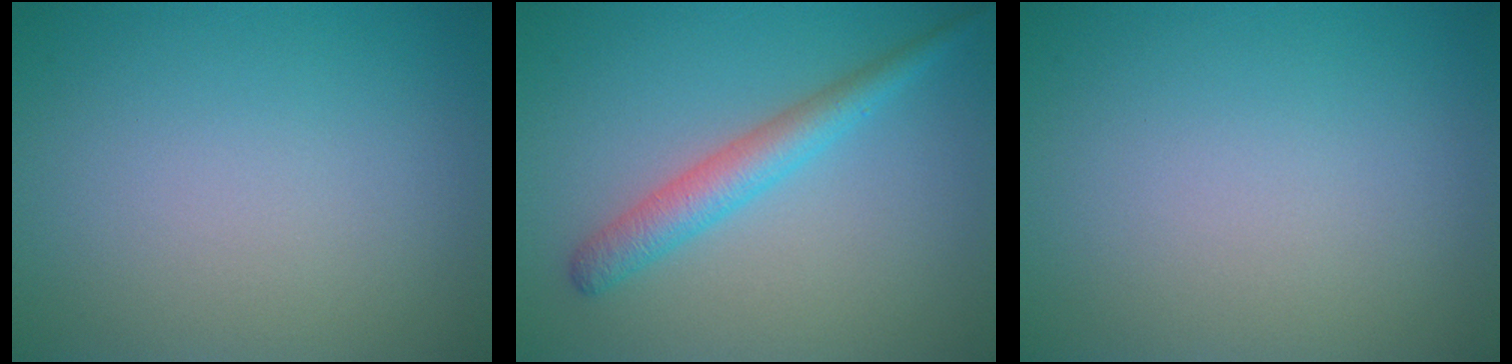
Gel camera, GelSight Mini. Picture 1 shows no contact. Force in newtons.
{"total": 3.3, "press": 3.3, "slide": 0.1}
{"total": 0.0}